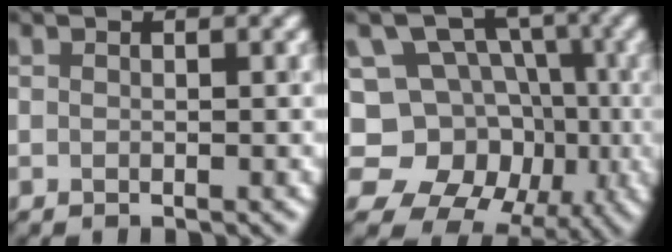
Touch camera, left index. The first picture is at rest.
{"total": 14.2, "force": [-3.4, 12.4, 6.0], "torque": [-0.095, 0.013, -0.077]}